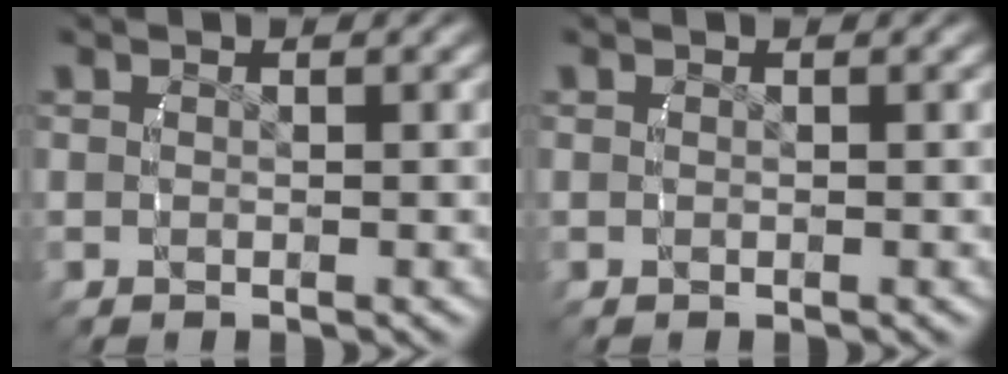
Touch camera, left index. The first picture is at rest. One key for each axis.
{"total": 0.0}